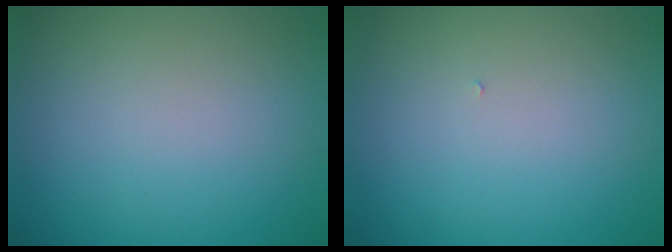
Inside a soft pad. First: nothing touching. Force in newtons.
{"total": 0.0}